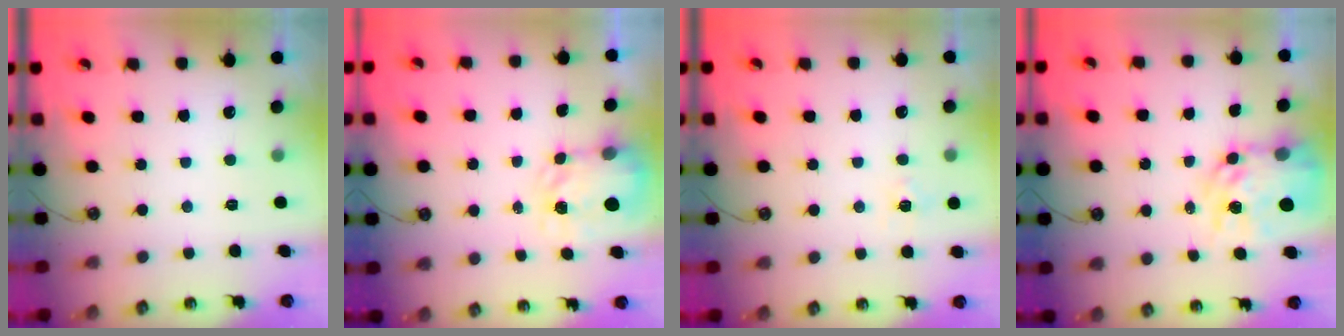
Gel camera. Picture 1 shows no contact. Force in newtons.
{"total": 4.0, "press": 3.9, "slide": 0.5}
{"total": 4.2, "press": 4.2, "slide": 0.5}
{"total": 12.3, "press": 12.3, "slide": 1.0}